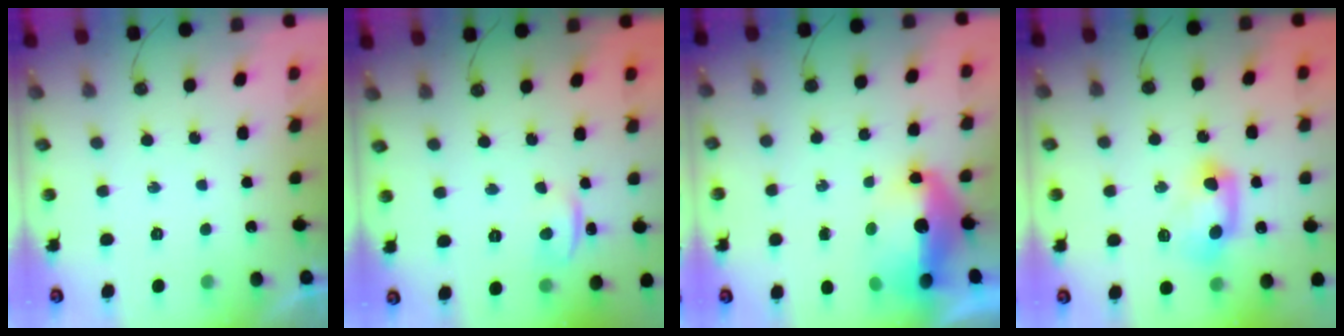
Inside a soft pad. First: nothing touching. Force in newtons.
{"total": 4.7, "press": 2.7, "slide": 3.9}
{"total": 13.7, "press": 13.6, "slide": 1.7}
{"total": 12.7, "press": 11.0, "slide": 6.4}